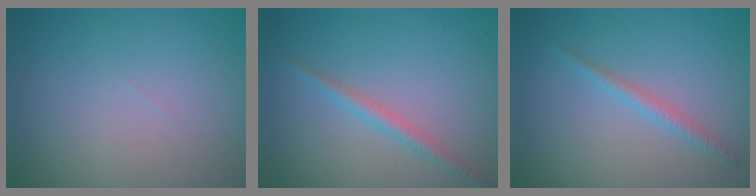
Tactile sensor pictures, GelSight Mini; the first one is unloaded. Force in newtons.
{"total": 1.5, "press": 1.5, "slide": 0.1}
{"total": 1.4, "press": 1.4, "slide": 0.1}